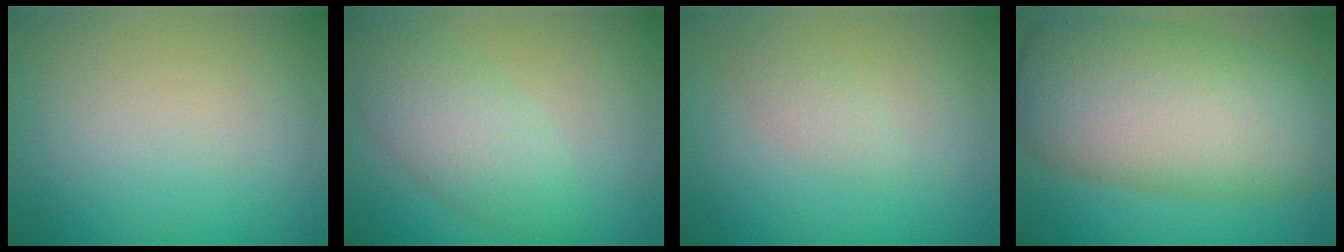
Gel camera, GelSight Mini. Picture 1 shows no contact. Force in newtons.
{"total": 4.5, "press": 4.5, "slide": 0.1}
{"total": 1.2, "press": 1.2, "slide": 0.0}
{"total": 12.8, "press": 12.8, "slide": 0.6}